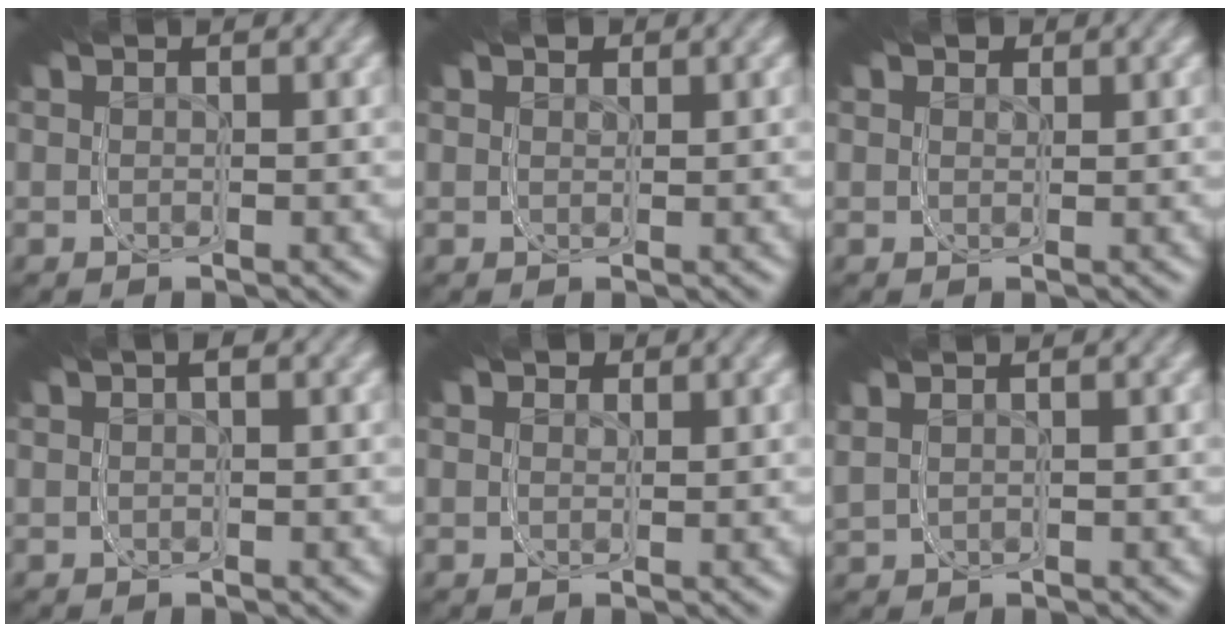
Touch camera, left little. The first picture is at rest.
{"total": 1.0, "force": [0.5, 0.8, 0.1], "torque": [-0.012, -0.003, 0.007]}
{"total": 1.3, "force": [0.7, 1.1, 0.1], "torque": [-0.010, -0.002, 0.008]}
{"total": 0.6, "force": [-0.5, -0.1, 0.1], "torque": [-0.004, 0.003, -0.009]}
{"total": 1.7, "force": [0.8, 1.5, 0.4], "torque": [-0.012, -0.001, 0.009]}
{"total": 2.1, "force": [0.4, 1.6, 1.2], "torque": [-0.042, 0.000, 0.006]}